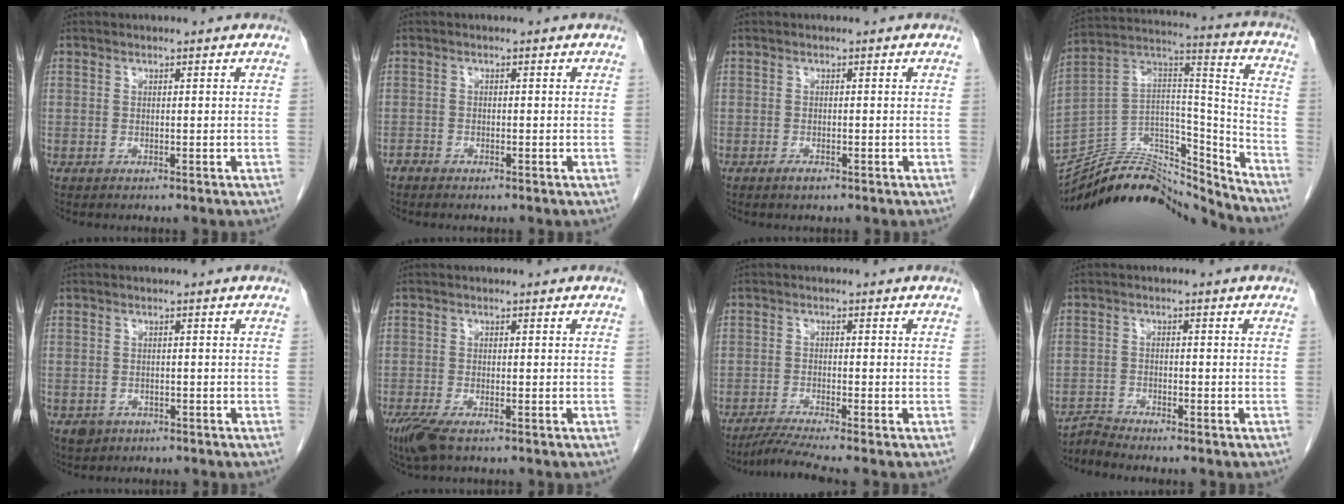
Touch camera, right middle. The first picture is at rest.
{"total": 0.7, "force": [-0.6, 0.1, 0.1], "torque": [0.001, 0.000, -0.014]}
{"total": 1.0, "force": [-0.6, 0.2, 0.7], "torque": [-0.013, 0.000, -0.008]}
{"total": 23.6, "force": [-22.5, 4.9, 5.3], "torque": [-0.121, 0.041, -0.366]}
{"total": 2.9, "force": [-1.7, 2.3, 0.6], "torque": [-0.010, 0.002, -0.022]}
{"total": 4.2, "force": [-2.8, 1.1, 3.0], "torque": [-0.065, -0.013, -0.048]}
{"total": 4.8, "force": [-3.9, -1.3, 2.5], "torque": [-0.050, -0.020, -0.075]}
{"total": 2.5, "force": [-2.3, -0.9, -0.5], "torque": [0.012, -0.017, -0.045]}